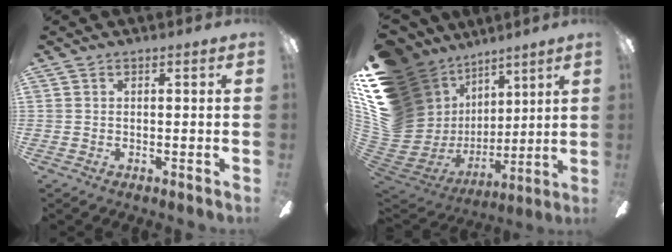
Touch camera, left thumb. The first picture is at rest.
{"total": 24.8, "force": [7.4, 19.4, 13.5], "torque": [-0.241, -0.088, 0.208]}